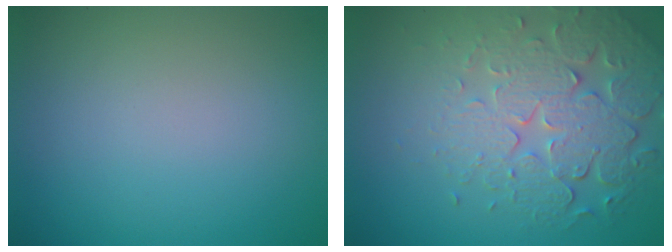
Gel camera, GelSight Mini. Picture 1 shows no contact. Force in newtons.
{"total": 6.7, "press": 5.1, "slide": 4.4}